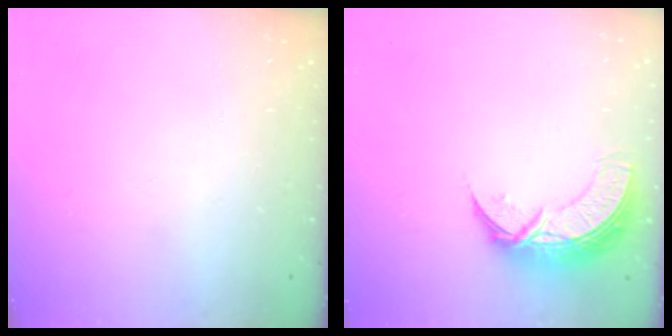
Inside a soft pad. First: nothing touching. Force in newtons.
{"total": 9.2, "press": 9.2, "slide": 0.6}